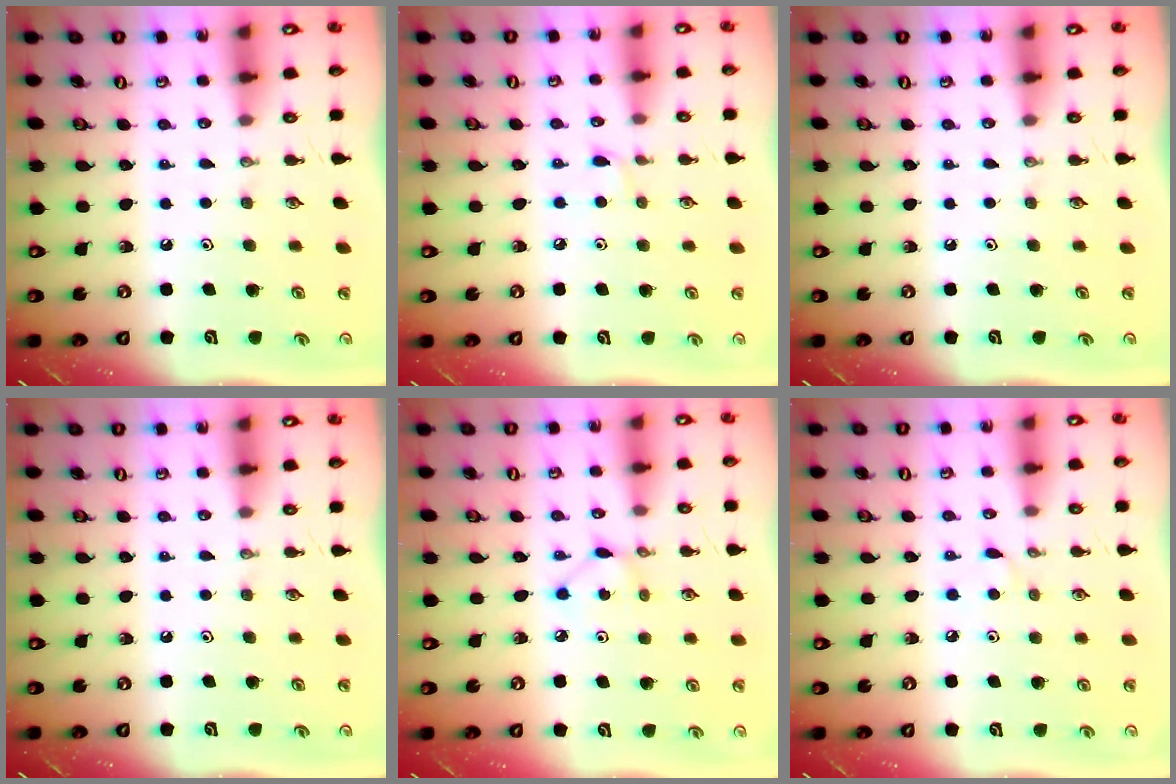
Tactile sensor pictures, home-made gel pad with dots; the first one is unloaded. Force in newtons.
{"total": 4.1, "press": 4.1, "slide": 0.4}
{"total": 0.0}
{"total": 0.0}
{"total": 2.4, "press": 2.4, "slide": 0.1}
{"total": 3.6, "press": 3.6, "slide": 0.4}